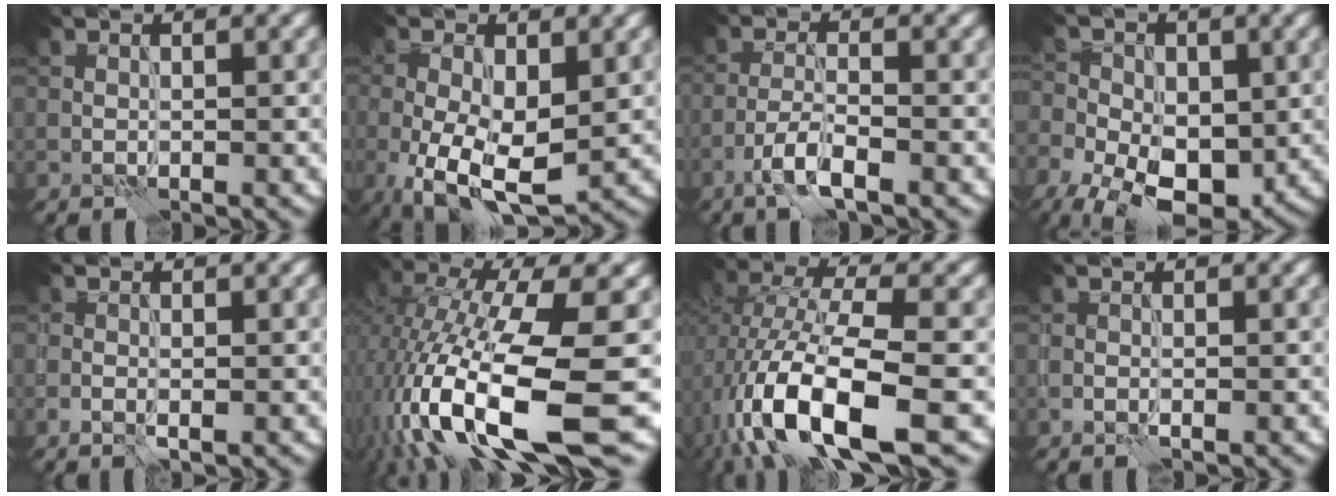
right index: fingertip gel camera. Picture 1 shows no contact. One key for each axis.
{"total": 9.3, "fx": -2.3, "fy": 4.8, "fz": 7.6, "tx": -0.150, "ty": -0.021, "tz": -0.034}
{"total": 3.3, "fx": -2.2, "fy": 0.7, "fz": 2.4, "tx": -0.053, "ty": 0.004, "tz": -0.047}
{"total": 10.9, "fx": -4.3, "fy": 6.8, "fz": 7.3, "tx": -0.149, "ty": -0.024, "tz": -0.071}
{"total": 0.6, "fx": -0.3, "fy": 0.1, "fz": 0.5, "tx": -0.010, "ty": -0.003, "tz": -0.004}
{"total": 14.6, "fx": -4.7, "fy": 4.3, "fz": 13.1, "tx": -0.255, "ty": -0.015, "tz": -0.070}
{"total": 12.7, "fx": -5.2, "fy": 5.1, "fz": 10.5, "tx": -0.217, "ty": -0.014, "tz": -0.092}
{"total": 0.0}